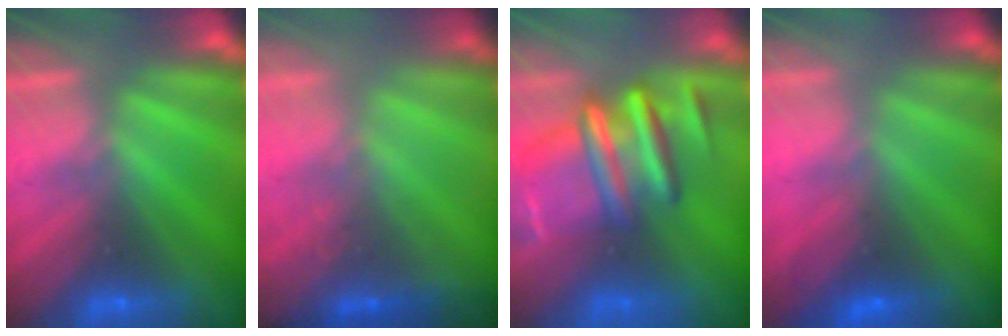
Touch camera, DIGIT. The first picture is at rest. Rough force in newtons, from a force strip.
{"total": 1.6}
{"total": 7.9}
{"total": 2.8}